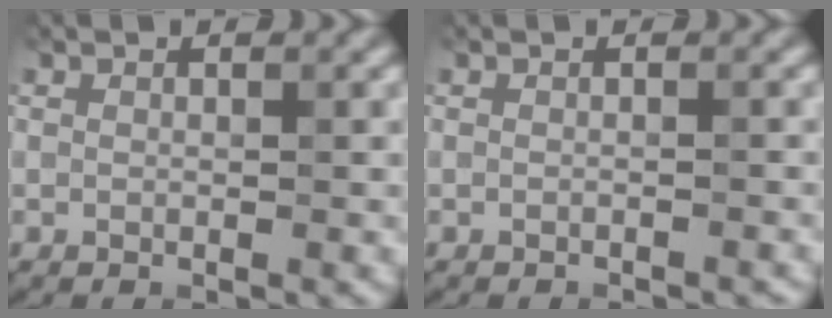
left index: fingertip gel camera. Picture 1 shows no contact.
{"total": 0.7, "force": [-0.7, 0.0, 0.0], "torque": [-0.005, -0.003, -0.009]}